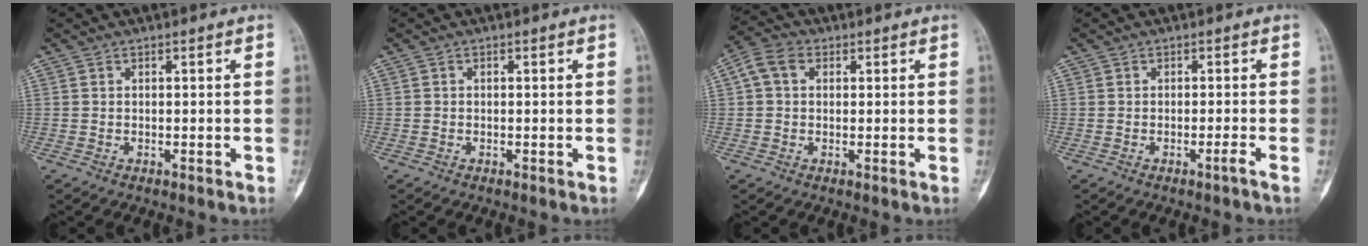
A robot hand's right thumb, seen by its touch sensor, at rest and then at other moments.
{"total": 0.0}
{"total": 5.1, "force": [1.3, 3.7, 3.1], "torque": [-0.060, 0.017, 0.022]}
{"total": 1.1, "force": [-0.7, -0.3, 0.7], "torque": [-0.016, 0.003, -0.013]}